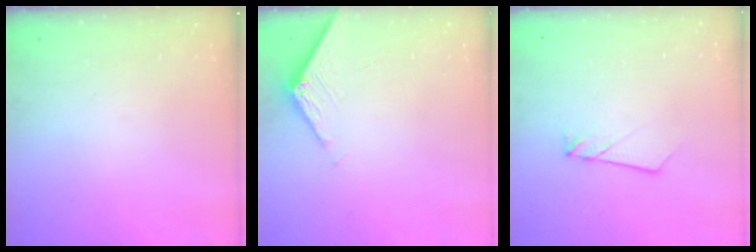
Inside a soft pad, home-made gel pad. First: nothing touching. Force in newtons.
{"total": 3.4, "press": 3.3, "slide": 0.4}
{"total": 2.4, "press": 2.4, "slide": 0.1}